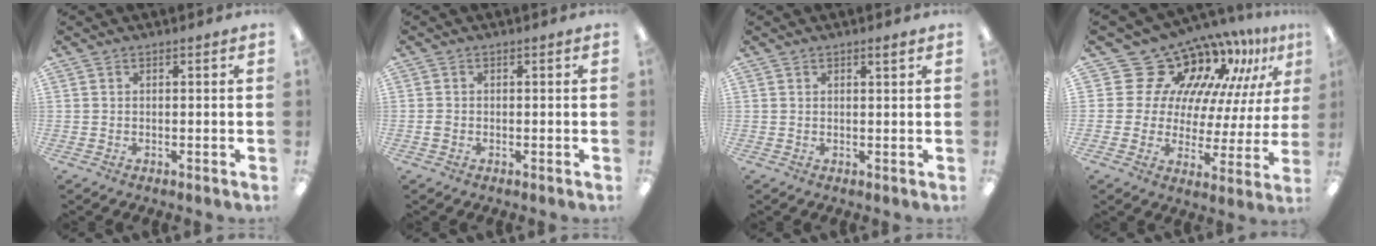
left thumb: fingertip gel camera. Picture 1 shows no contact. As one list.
[{"total": 1.0, "force": [-0.4, 0.8, 0.5], "torque": [-0.009, 0.004, -0.009]}, {"total": 1.4, "force": [1.0, 0.3, 0.9], "torque": [-0.011, -0.002, 0.015]}, {"total": 16.8, "force": [13.1, 9.4, 4.6], "torque": [-0.099, -0.109, 0.244]}]